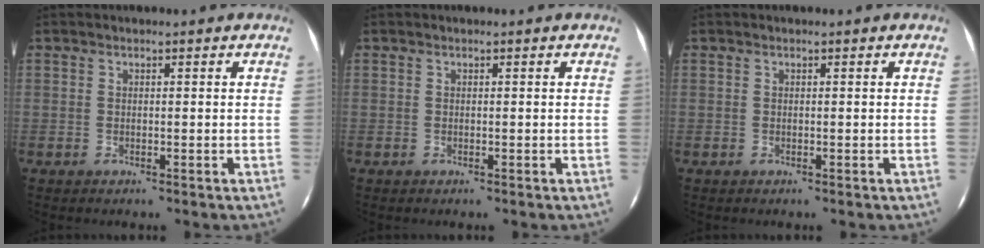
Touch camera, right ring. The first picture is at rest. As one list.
[{"total": 0.0}, {"total": 0.0}]